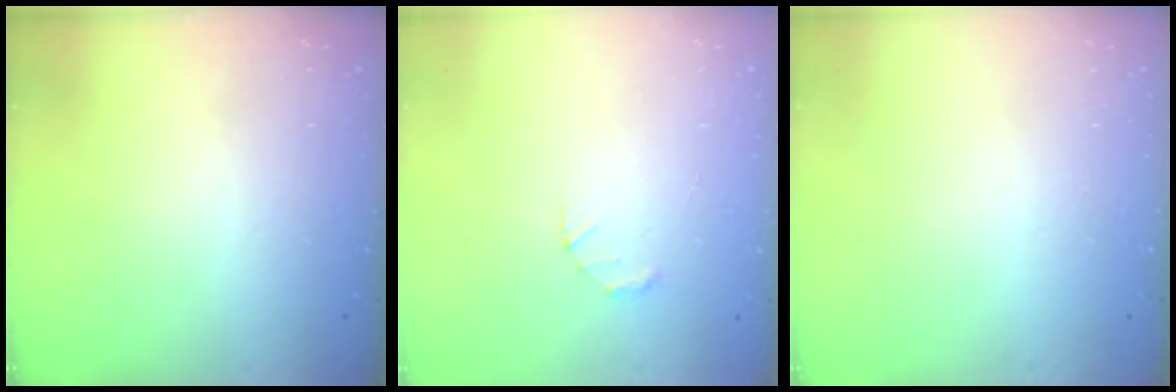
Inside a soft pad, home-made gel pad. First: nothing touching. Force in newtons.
{"total": 1.5, "press": 1.5, "slide": 0.3}
{"total": 0.0}